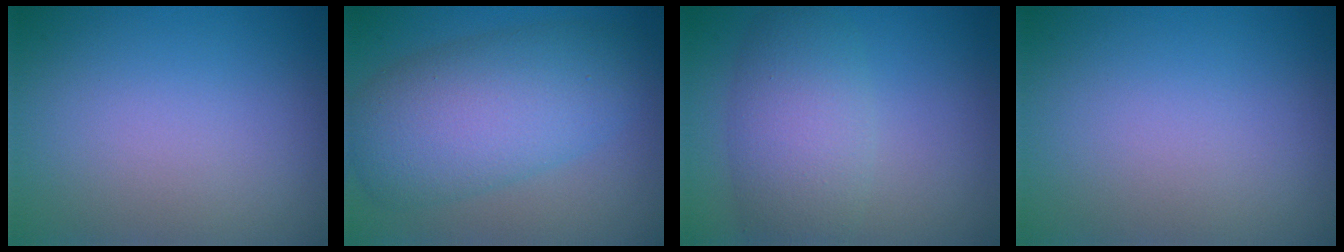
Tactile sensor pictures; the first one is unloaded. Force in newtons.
{"total": 7.2, "press": 7.2, "slide": 0.3}
{"total": 5.4, "press": 5.4, "slide": 0.2}
{"total": 0.0}